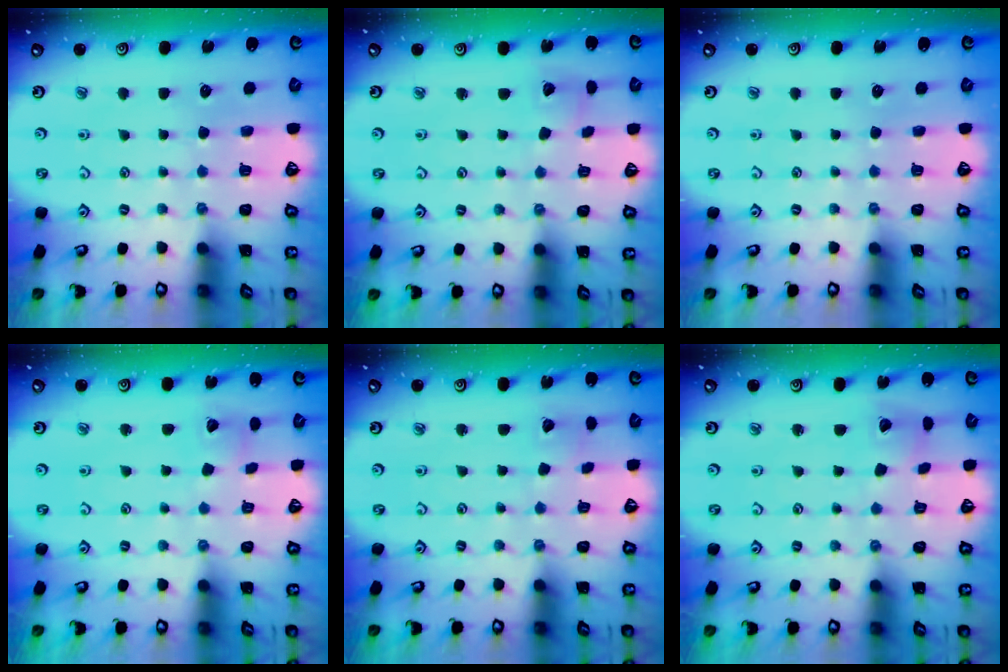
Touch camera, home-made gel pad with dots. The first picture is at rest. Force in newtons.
{"total": 3.3, "press": 3.2, "slide": 0.4}
{"total": 0.0}
{"total": 3.0, "press": 3.0, "slide": 0.2}
{"total": 4.2, "press": 4.2, "slide": 0.7}
{"total": 5.6, "press": 5.5, "slide": 0.7}